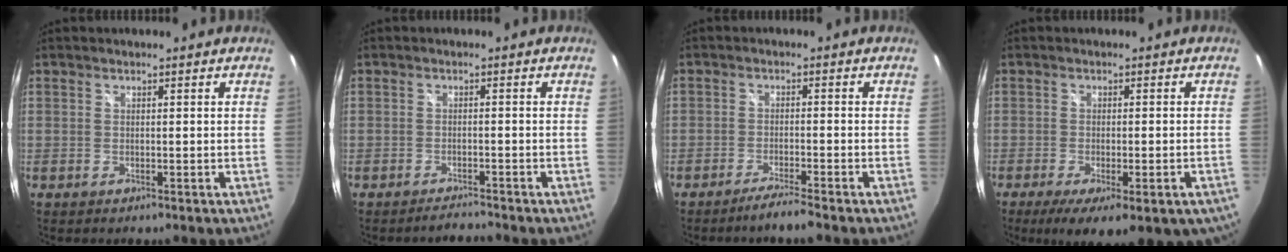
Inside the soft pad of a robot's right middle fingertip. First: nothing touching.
{"total": 2.2, "force": [-2.2, -0.1, 0.1], "torque": [-0.011, -0.004, -0.039]}
{"total": 3.3, "force": [-3.0, -0.4, 1.5], "torque": [-0.048, -0.004, -0.057]}
{"total": 14.1, "force": [-8.8, 5.1, 9.8], "torque": [-0.168, -0.044, -0.115]}